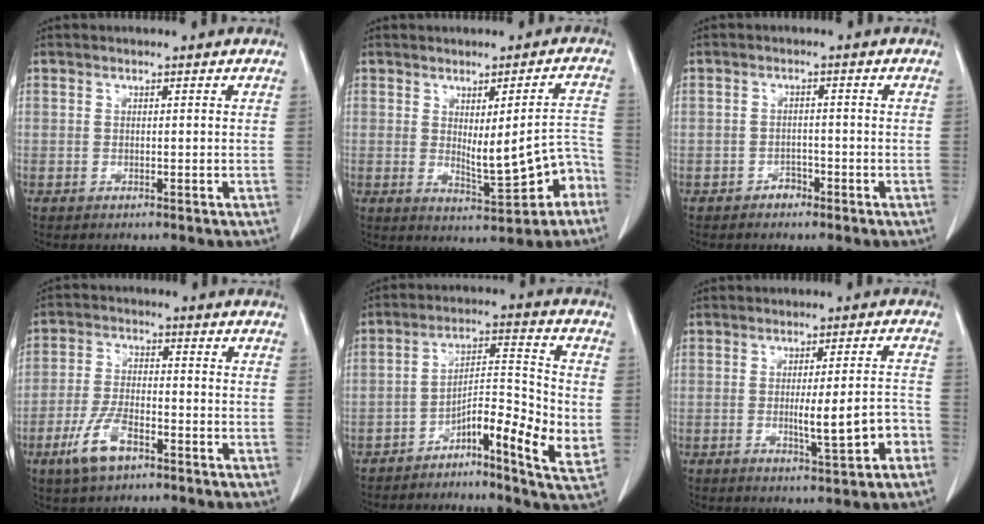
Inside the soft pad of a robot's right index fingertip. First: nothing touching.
{"total": 8.5, "force": [-2.5, 2.0, 7.9], "torque": [-0.100, 0.010, -0.021]}
{"total": 1.8, "force": [-1.3, 1.2, 0.5], "torque": [-0.005, 0.006, -0.020]}
{"total": 7.4, "force": [-4.2, 2.8, 5.4], "torque": [-0.121, -0.003, -0.078]}
{"total": 10.3, "force": [-3.5, 1.9, 9.5], "torque": [-0.148, 0.015, -0.060]}
{"total": 7.4, "force": [-2.3, 0.6, 7.0], "torque": [-0.102, 0.000, -0.027]}